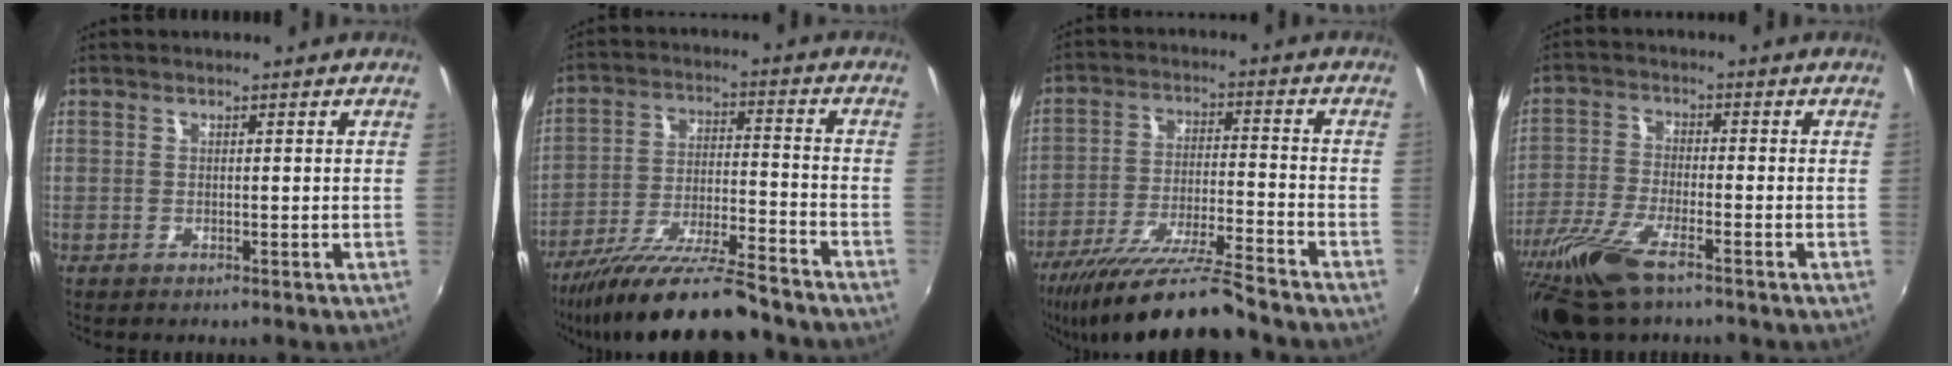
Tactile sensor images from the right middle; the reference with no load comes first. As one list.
[{"total": 17.7, "force": [-15.1, 1.8, 9.1], "torque": [-0.179, -0.036, -0.248]}, {"total": 16.3, "force": [-14.1, 0.6, 8.3], "torque": [-0.169, -0.030, -0.236]}, {"total": 12.6, "force": [-8.8, 3.1, 8.6], "torque": [-0.199, -0.039, -0.174]}]